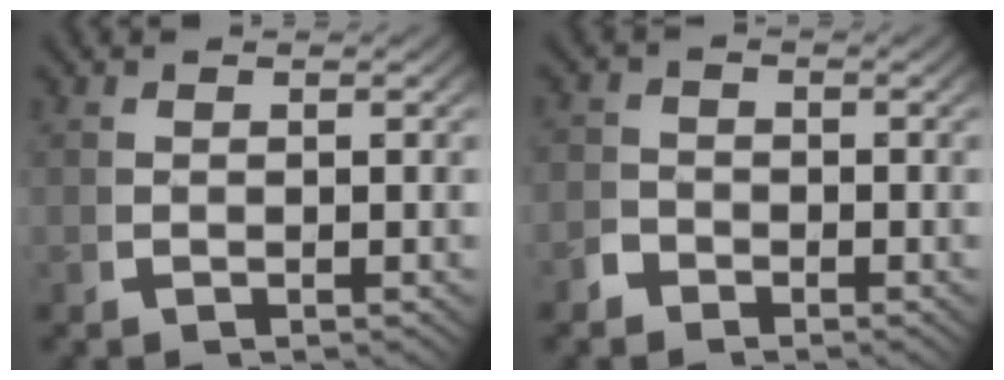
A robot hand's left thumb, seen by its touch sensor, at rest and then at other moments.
{"total": 1.7, "force": [-1.2, 1.2, -0.1], "torque": [0.010, -0.006, -0.026]}